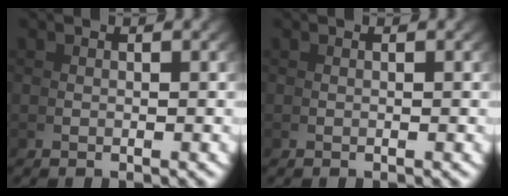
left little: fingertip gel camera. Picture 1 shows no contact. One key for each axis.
{"total": 0.0}